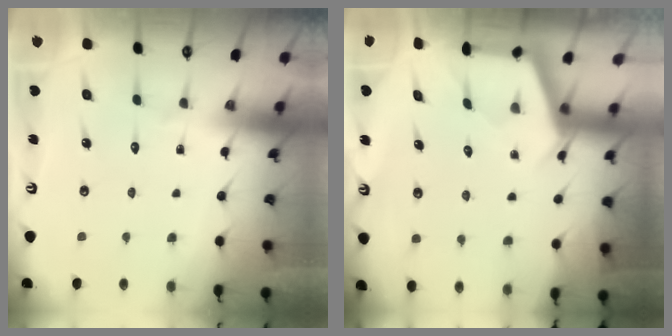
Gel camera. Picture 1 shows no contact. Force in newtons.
{"total": 2.5, "press": 2.5, "slide": 0.3}